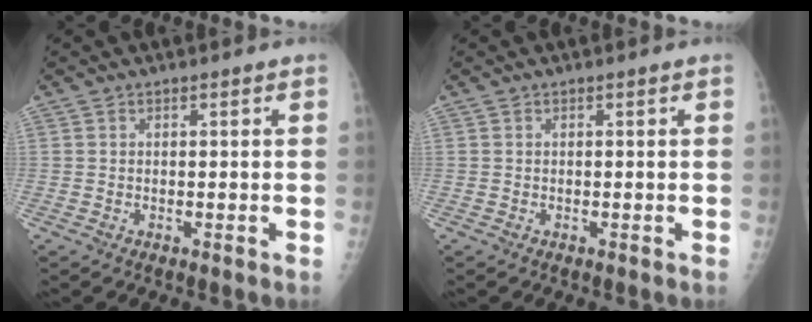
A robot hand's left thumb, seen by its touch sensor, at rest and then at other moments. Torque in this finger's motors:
{"motor_torque": [0.01, 0.11, -0.03, -0.23, 0.00]}